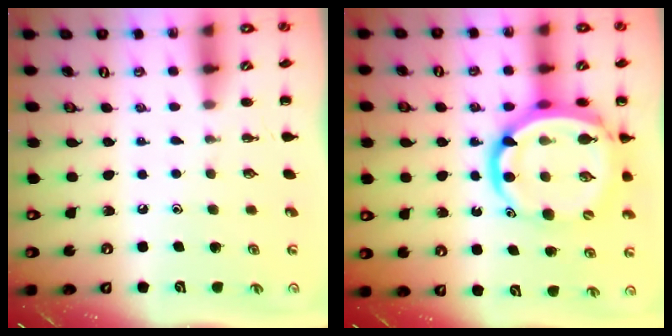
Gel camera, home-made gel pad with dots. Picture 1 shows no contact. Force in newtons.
{"total": 17.1, "press": 16.4, "slide": 4.6}